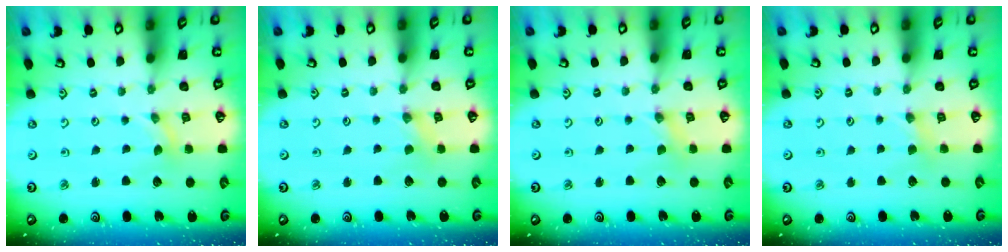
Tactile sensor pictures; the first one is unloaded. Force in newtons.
{"total": 0.0}
{"total": 0.0}
{"total": 1.9, "press": 1.8, "slide": 0.4}